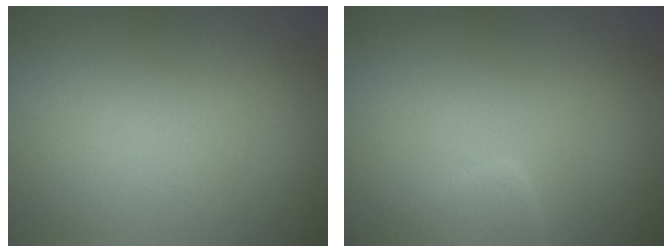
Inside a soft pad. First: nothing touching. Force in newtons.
{"total": 2.2, "press": 2.2, "slide": 0.2}